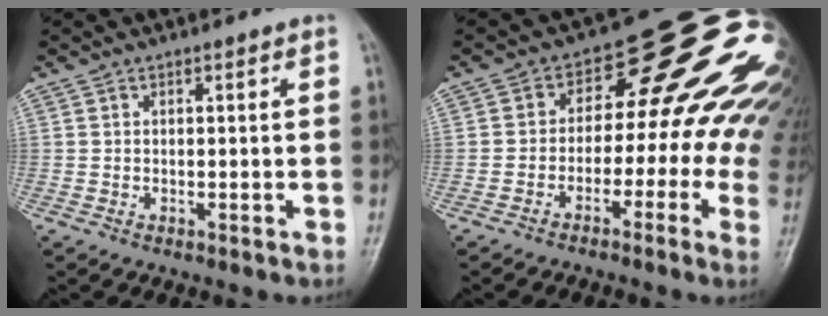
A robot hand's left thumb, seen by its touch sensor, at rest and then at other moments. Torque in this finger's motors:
{"motor_torque": [0.27, 0.45, 2.03, -0.74, 0.08]}